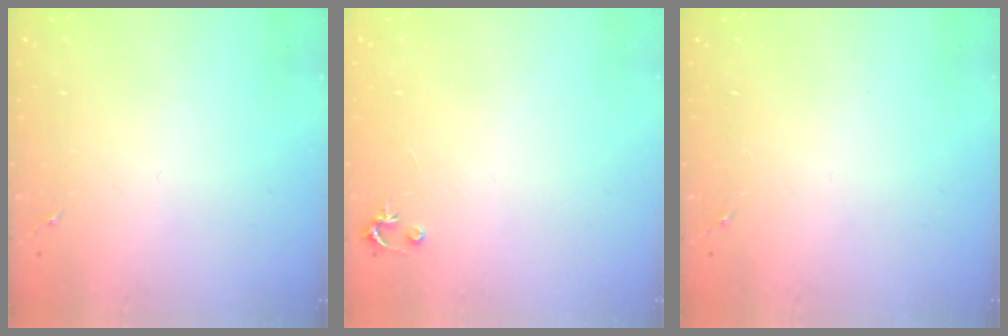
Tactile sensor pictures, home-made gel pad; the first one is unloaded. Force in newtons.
{"total": 2.5, "press": 2.5, "slide": 0.2}
{"total": 0.0}